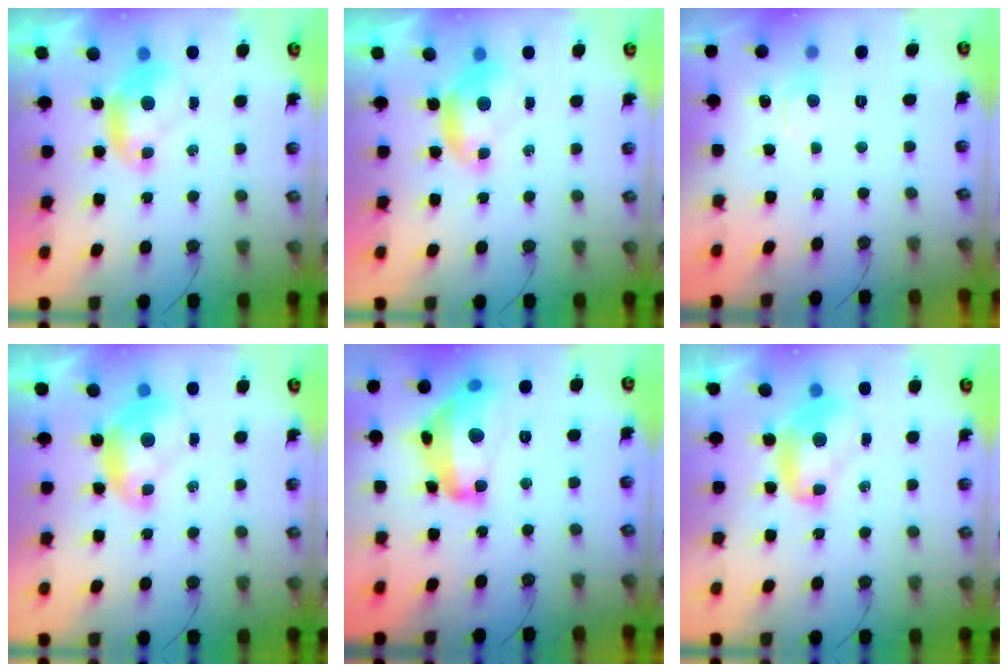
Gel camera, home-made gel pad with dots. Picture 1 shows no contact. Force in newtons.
{"total": 0.0}
{"total": 1.2, "press": 0.7, "slide": 0.9}
{"total": 1.6, "press": 1.5, "slide": 0.3}
{"total": 14.0, "press": 14.0, "slide": 0.7}
{"total": 2.4, "press": 2.4, "slide": 0.3}